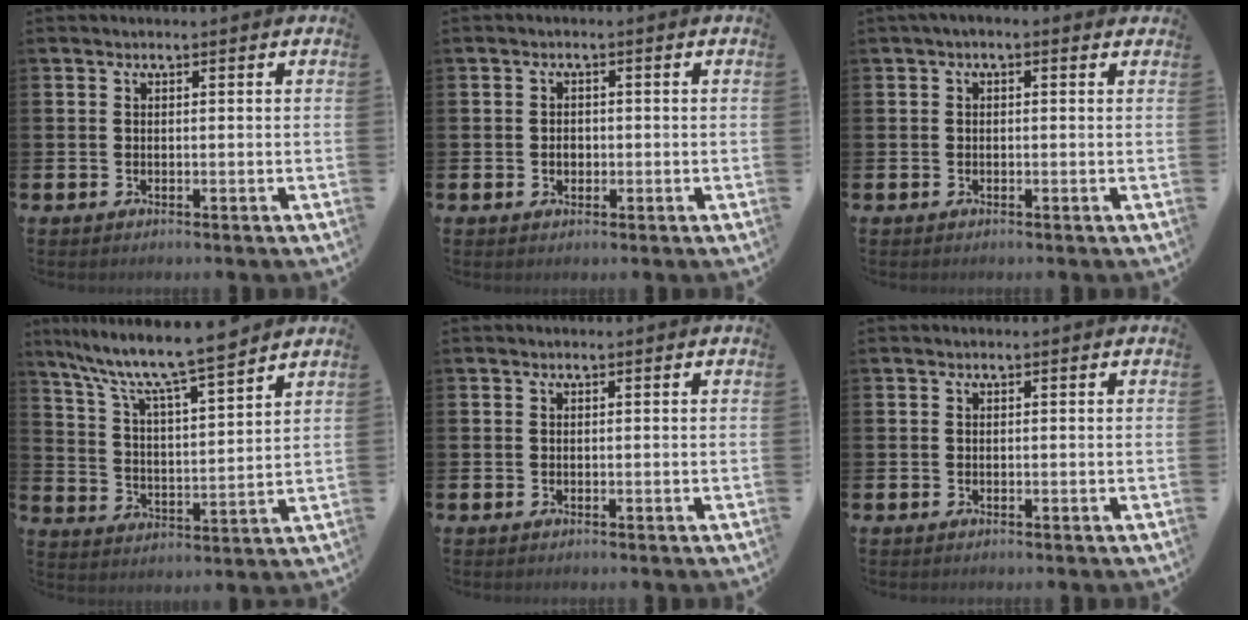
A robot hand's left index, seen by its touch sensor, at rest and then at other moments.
{"total": 1.6, "force": [-0.3, 1.3, 0.9], "torque": [-0.009, 0.005, -0.009]}
{"total": 0.8, "force": [-0.3, 0.4, 0.7], "torque": [-0.010, 0.005, -0.007]}
{"total": 9.4, "force": [8.4, 0.8, 4.1], "torque": [-0.110, -0.055, 0.141]}
{"total": 0.0}
{"total": 0.0}